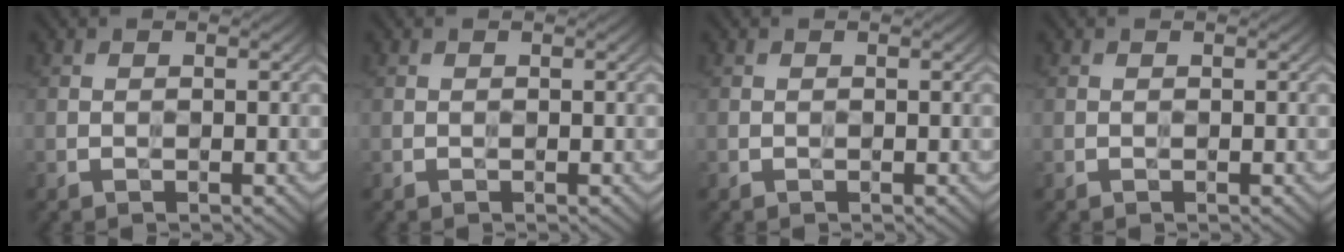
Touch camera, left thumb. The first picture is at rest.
{"total": 0.0}
{"total": 0.0}
{"total": 0.0}